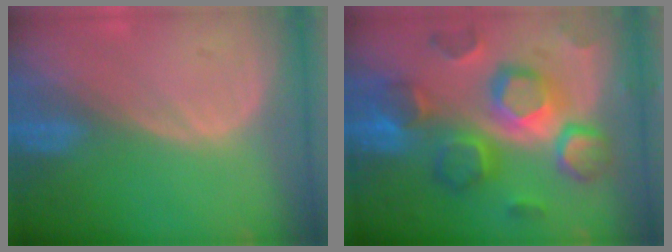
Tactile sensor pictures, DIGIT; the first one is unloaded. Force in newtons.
{"total": 12.3, "press": 12.3, "slide": 1.0}